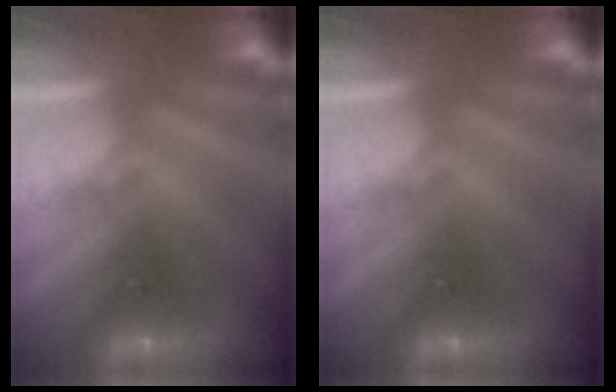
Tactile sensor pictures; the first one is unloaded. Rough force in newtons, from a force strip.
{"total": 0.0}